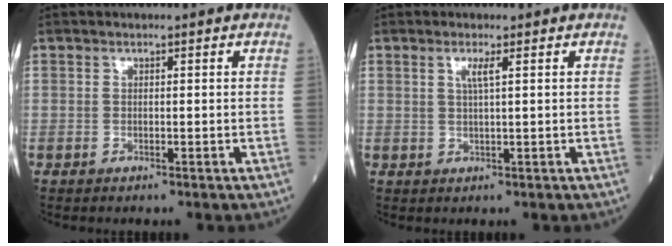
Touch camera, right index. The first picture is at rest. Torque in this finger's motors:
{"motor_torque": [0.28, 0.17, 0.20, 0.05]}